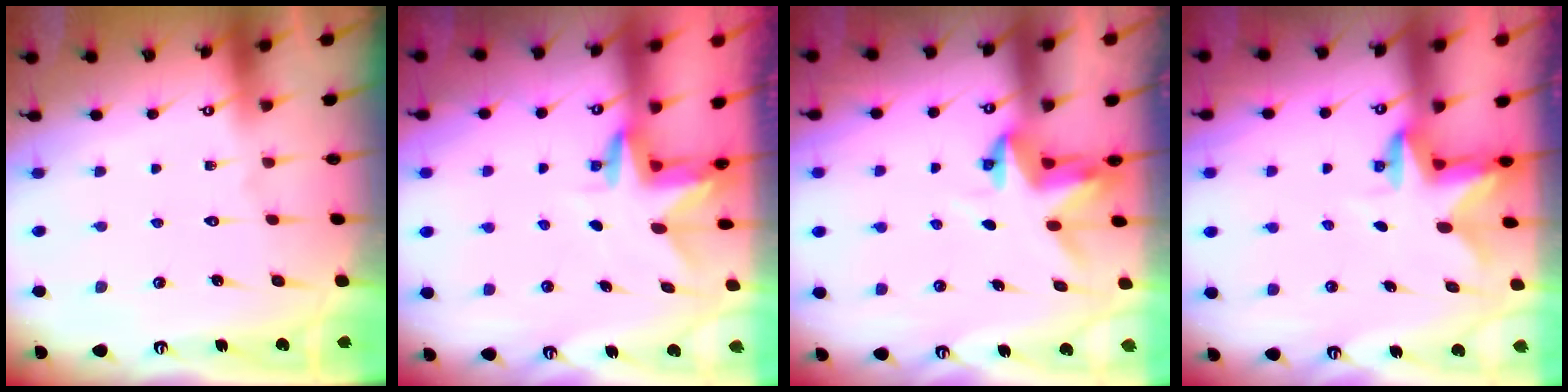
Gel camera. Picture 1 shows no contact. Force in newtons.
{"total": 3.0, "press": 3.0, "slide": 0.2}
{"total": 3.7, "press": 3.7, "slide": 0.3}
{"total": 2.6, "press": 2.6, "slide": 0.4}